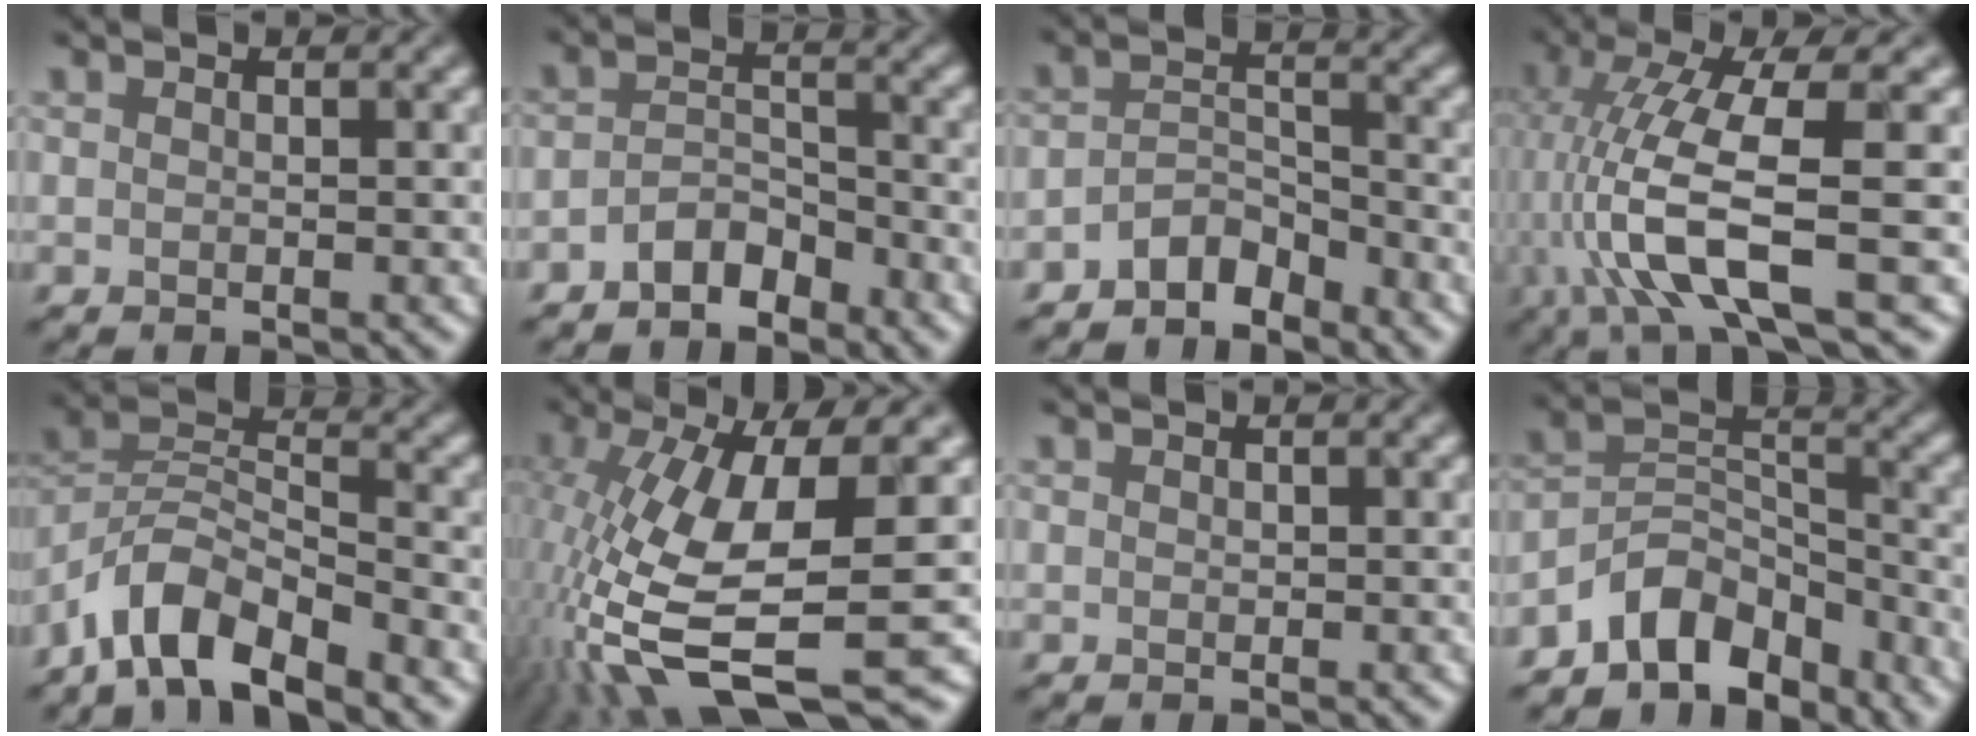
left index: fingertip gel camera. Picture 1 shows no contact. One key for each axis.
{"total": 3.2, "fx": -3.0, "fy": 0.8, "fz": 0.6, "tx": -0.017, "ty": 0.009, "tz": -0.044}
{"total": 3.5, "fx": -3.4, "fy": 0.8, "fz": 0.5, "tx": -0.016, "ty": 0.009, "tz": -0.051}
{"total": 9.6, "fx": -3.3, "fy": 1.8, "fz": 8.8, "tx": -0.184, "ty": -0.002, "tz": -0.048}
{"total": 6.4, "fx": -5.6, "fy": 1.4, "fz": 2.6, "tx": -0.048, "ty": 0.003, "tz": -0.098}
{"total": 12.1, "fx": -3.3, "fy": 3.0, "fz": 11.2, "tx": -0.236, "ty": -0.012, "tz": -0.033}
{"total": 0.6, "fx": -0.4, "fy": -0.3, "fz": -0.4, "tx": -0.005, "ty": -0.001, "tz": 0.010}
{"total": 6.7, "fx": -5.8, "fy": 2.8, "fz": 1.8, "tx": -0.022, "ty": 0.004, "tz": -0.099}